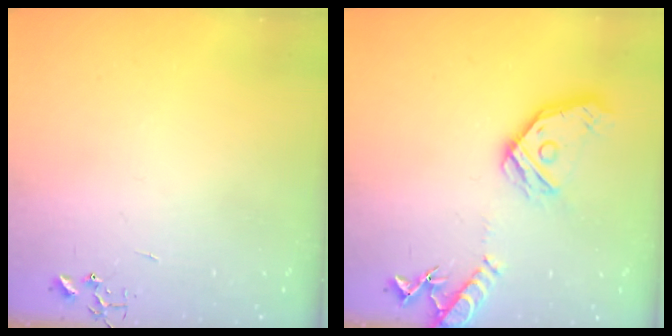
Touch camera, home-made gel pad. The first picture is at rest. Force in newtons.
{"total": 17.1, "press": 16.9, "slide": 2.2}